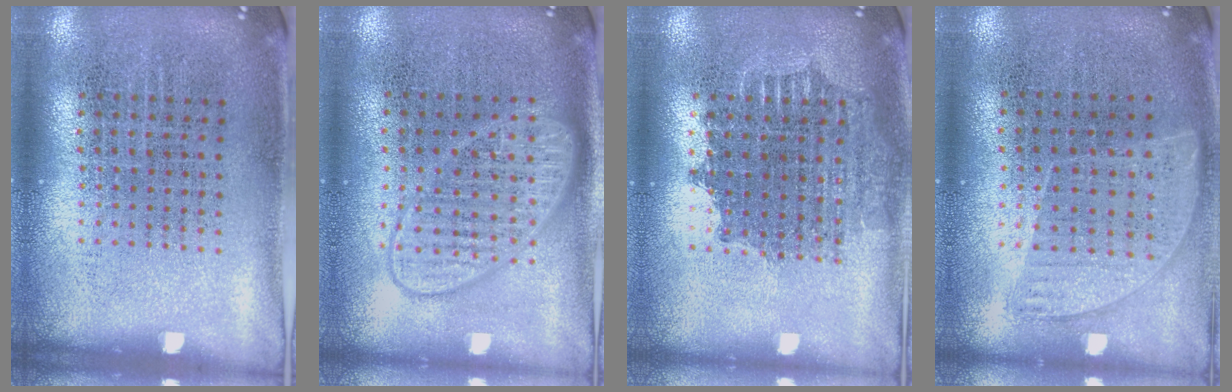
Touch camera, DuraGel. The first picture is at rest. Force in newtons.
{"total": 3.1, "press": 3.0, "slide": 0.4}
{"total": 1.5, "press": 1.3, "slide": 0.8}
{"total": 0.9, "press": 0.7, "slide": 0.5}